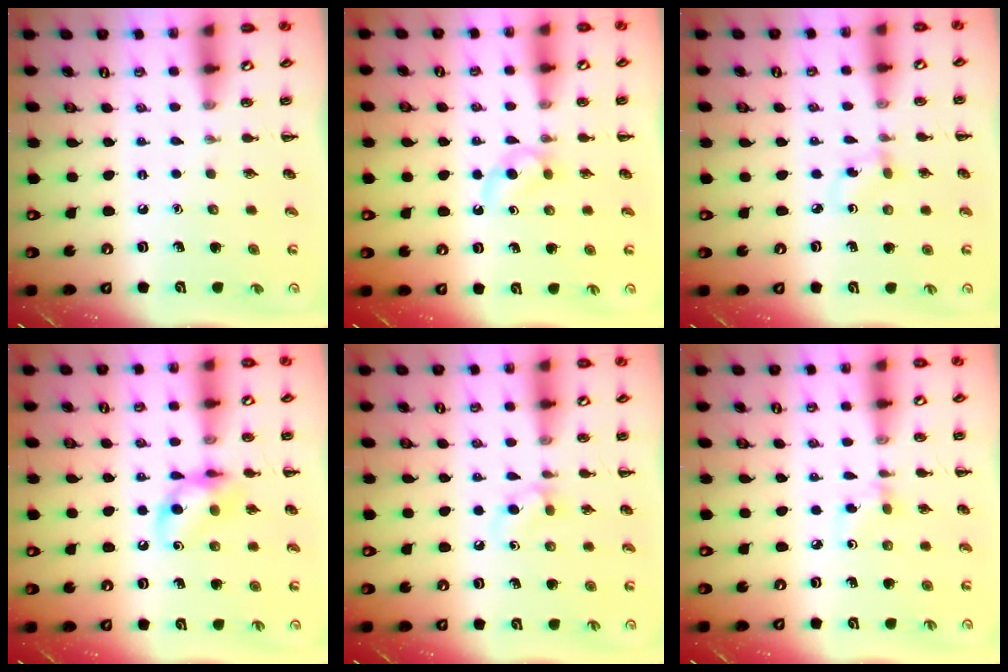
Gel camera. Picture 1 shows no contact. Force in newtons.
{"total": 3.0, "press": 2.8, "slide": 1.1}
{"total": 2.8, "press": 2.5, "slide": 1.2}
{"total": 11.6, "press": 11.4, "slide": 1.9}
{"total": 4.1, "press": 3.7, "slide": 1.7}
{"total": 2.6, "press": 2.4, "slide": 1.0}